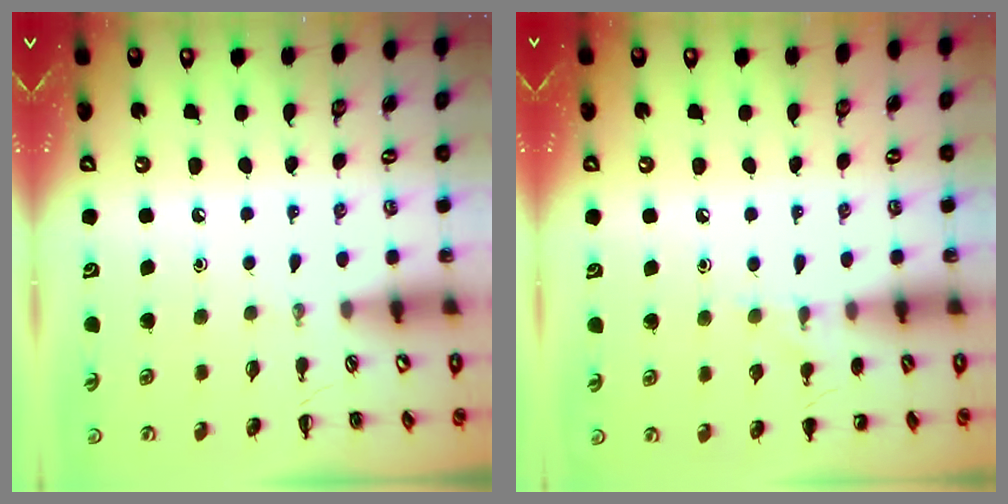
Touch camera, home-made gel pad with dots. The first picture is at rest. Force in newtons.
{"total": 6.7, "press": 6.4, "slide": 1.9}